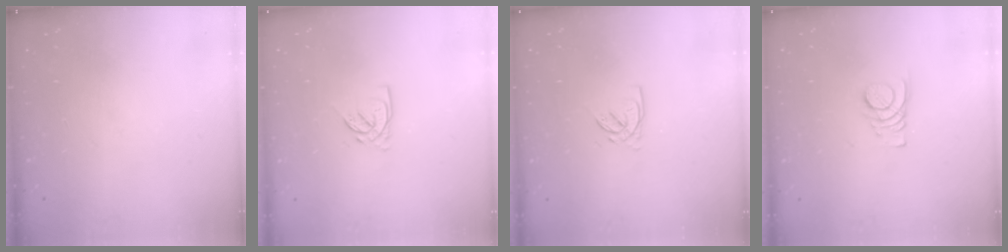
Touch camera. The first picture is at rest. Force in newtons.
{"total": 4.2, "press": 4.2, "slide": 0.3}
{"total": 2.8, "press": 2.8, "slide": 0.1}
{"total": 3.4, "press": 3.4, "slide": 0.5}